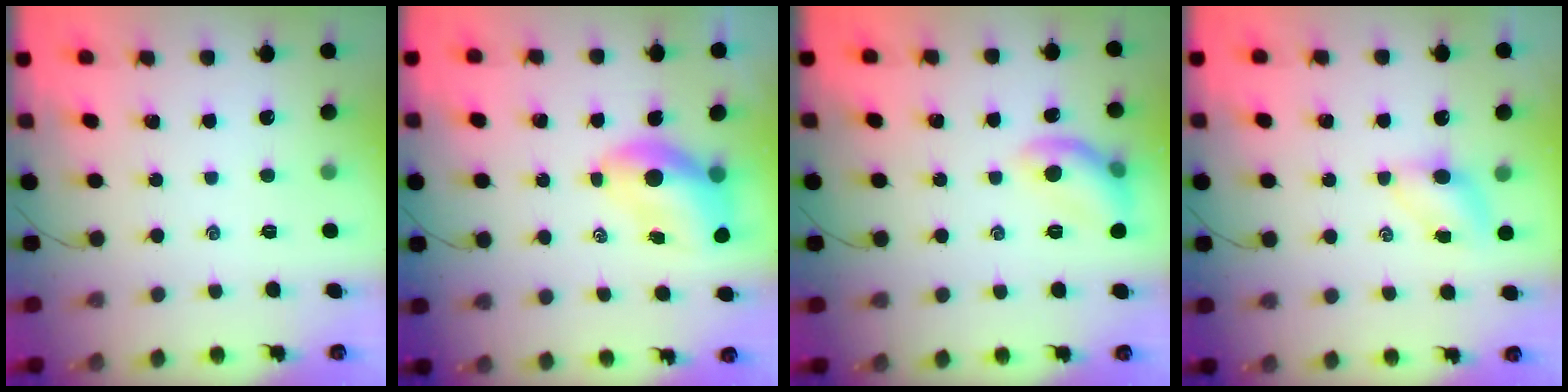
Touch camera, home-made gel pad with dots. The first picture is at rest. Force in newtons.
{"total": 7.4, "press": 7.2, "slide": 1.5}
{"total": 9.4, "press": 9.3, "slide": 1.3}
{"total": 5.0, "press": 4.9, "slide": 1.1}